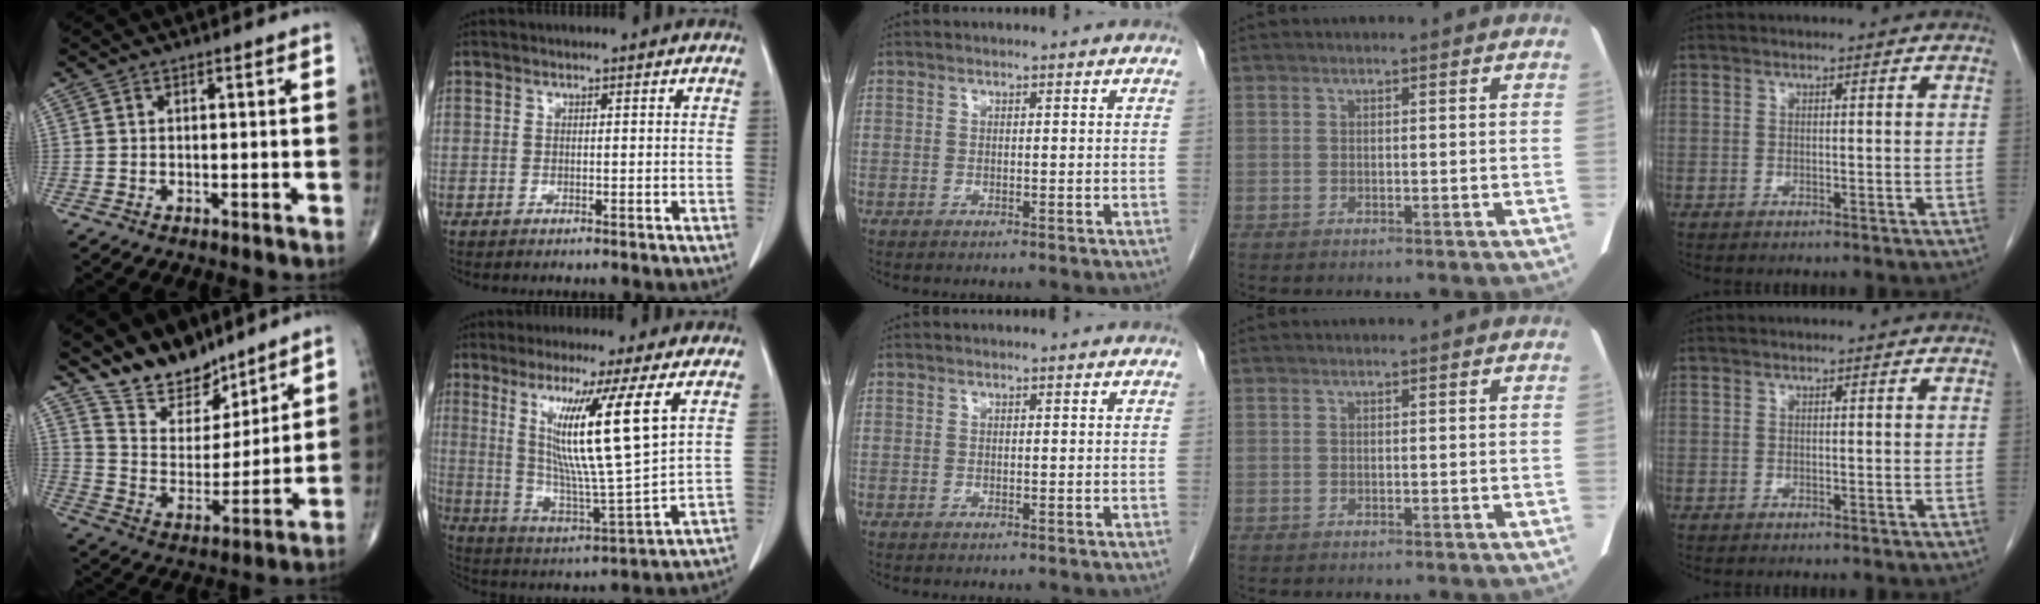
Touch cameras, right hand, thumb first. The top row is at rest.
{"thumb": {"total": 13.4, "force": [11.2, 6.1, 4.3], "torque": [-0.039, -0.082, 0.210]}, "index": {"total": 14.7, "force": [5.5, -1.0, 13.6], "torque": [-0.244, -0.026, 0.097]}}